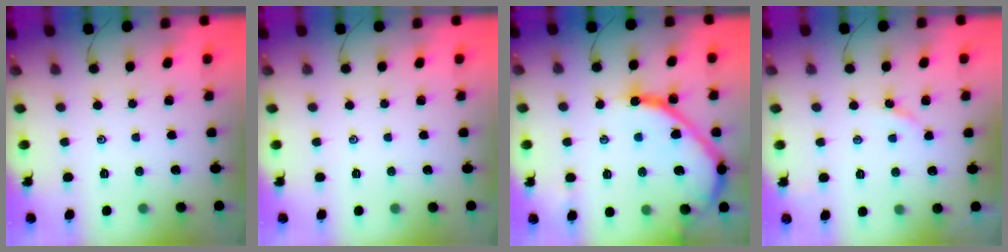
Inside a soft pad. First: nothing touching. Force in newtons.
{"total": 0.0}
{"total": 18.1, "press": 18.1, "slide": 1.7}
{"total": 2.5, "press": 2.5, "slide": 0.3}